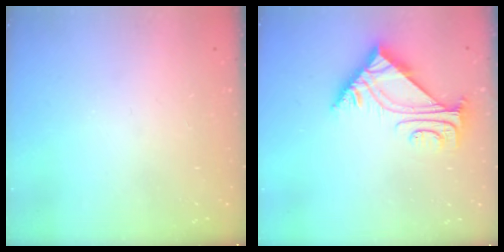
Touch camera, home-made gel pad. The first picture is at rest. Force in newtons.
{"total": 5.8, "press": 5.8, "slide": 0.5}